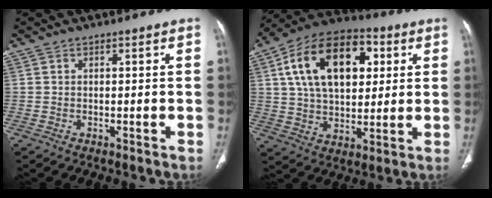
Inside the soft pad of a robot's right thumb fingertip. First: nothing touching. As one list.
[{"total": 21.0, "force": [6.0, 12.8, 15.5], "torque": [-0.232, 0.006, 0.096]}]